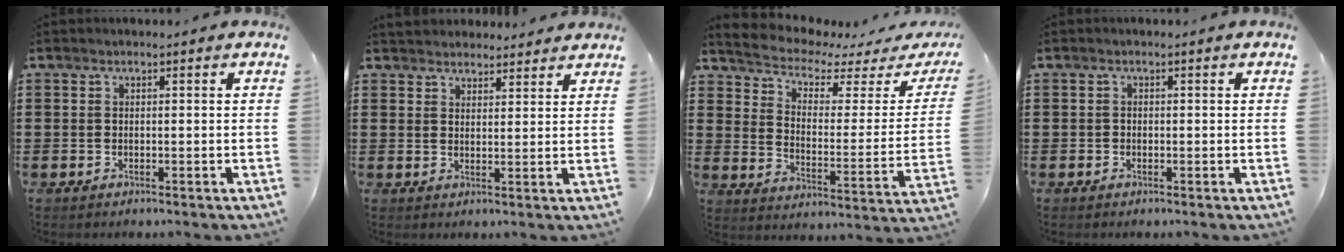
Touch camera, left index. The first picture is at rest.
{"total": 2.8, "force": [2.7, 0.8, -0.3], "torque": [-0.003, -0.001, 0.052]}
{"total": 3.2, "force": [2.6, 1.0, 1.6], "torque": [-0.051, -0.025, 0.034]}
{"total": 0.6, "force": [-0.3, 0.4, 0.2], "torque": [-0.006, 0.001, -0.006]}